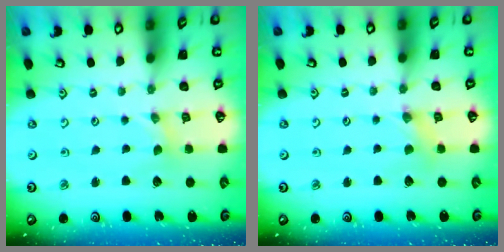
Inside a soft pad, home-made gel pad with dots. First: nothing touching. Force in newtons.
{"total": 2.5, "press": 2.5, "slide": 0.3}